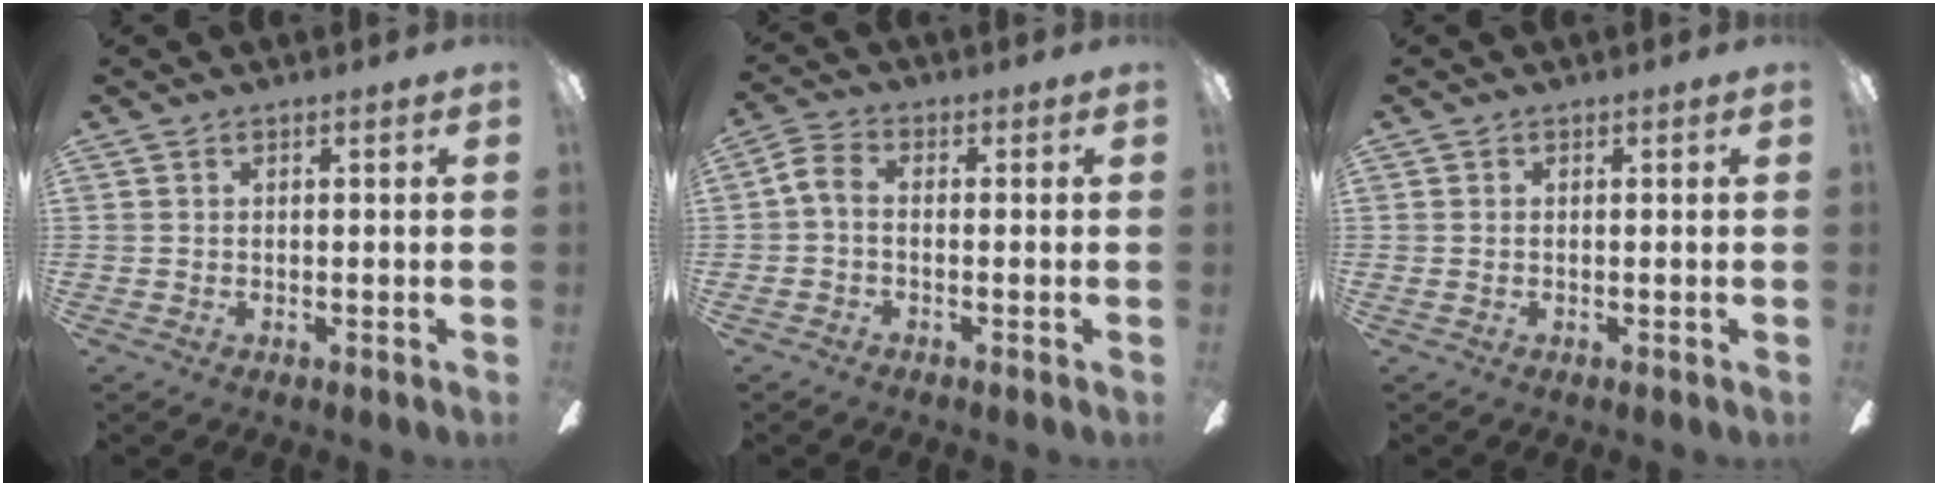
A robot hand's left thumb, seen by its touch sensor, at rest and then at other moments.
{"total": 4.9, "force": [-0.4, 2.8, 4.0], "torque": [-0.092, 0.008, -0.012]}
{"total": 0.0}